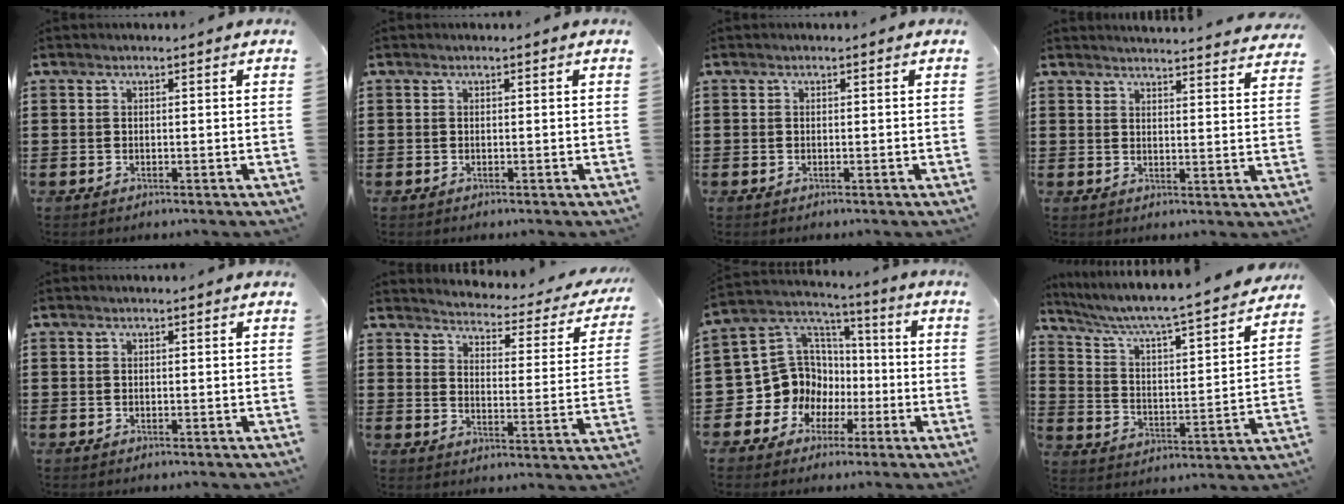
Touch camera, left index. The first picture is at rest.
{"total": 0.0}
{"total": 0.0}
{"total": 3.3, "force": [3.3, -0.6, 0.1], "torque": [-0.007, -0.025, 0.057]}
{"total": 0.0}
{"total": 2.6, "force": [2.6, -0.1, 0.4], "torque": [-0.028, -0.030, 0.034]}
{"total": 11.0, "force": [-1.9, 10.5, 2.7], "torque": [-0.107, -0.008, -0.027]}
{"total": 5.0, "force": [4.4, -0.1, 2.3], "torque": [-0.068, -0.045, 0.064]}